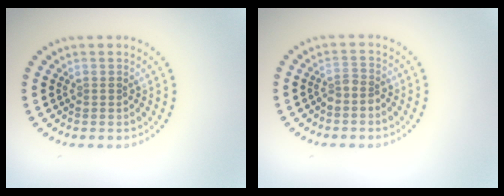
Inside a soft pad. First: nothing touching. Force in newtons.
{"total": 1.5, "press": 1.1, "slide": 1.0}